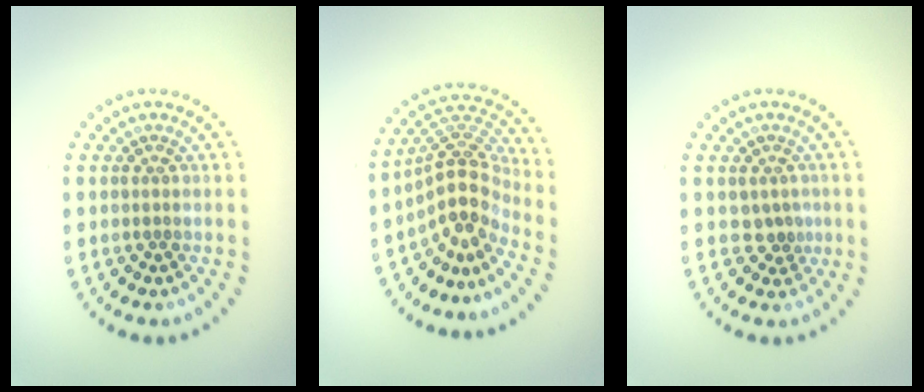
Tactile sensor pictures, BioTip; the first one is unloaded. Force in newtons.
{"total": 4.5, "press": 3.1, "slide": 3.3}
{"total": 1.5, "press": 1.2, "slide": 0.9}